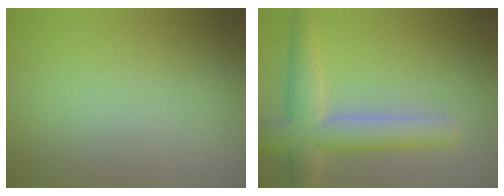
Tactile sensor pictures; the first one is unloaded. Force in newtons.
{"total": 5.7, "press": 5.7, "slide": 0.4}